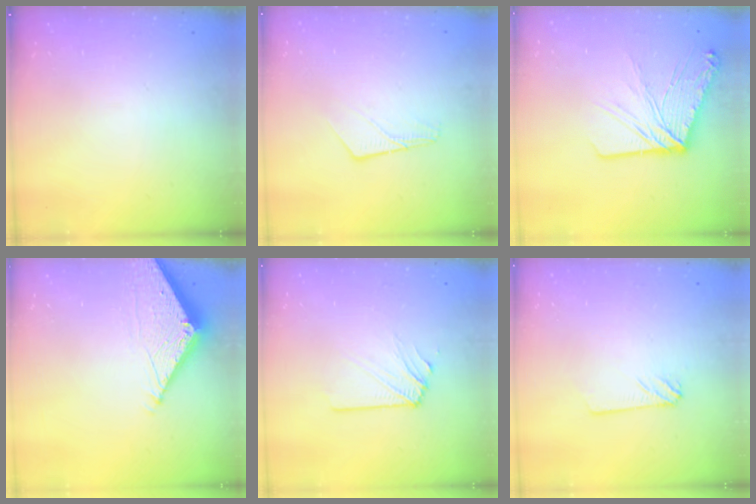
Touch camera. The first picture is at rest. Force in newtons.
{"total": 5.7, "press": 5.7, "slide": 0.5}
{"total": 12.8, "press": 12.7, "slide": 1.4}
{"total": 6.6, "press": 6.6, "slide": 0.1}
{"total": 2.9, "press": 2.8, "slide": 0.5}
{"total": 2.4, "press": 2.4, "slide": 0.3}